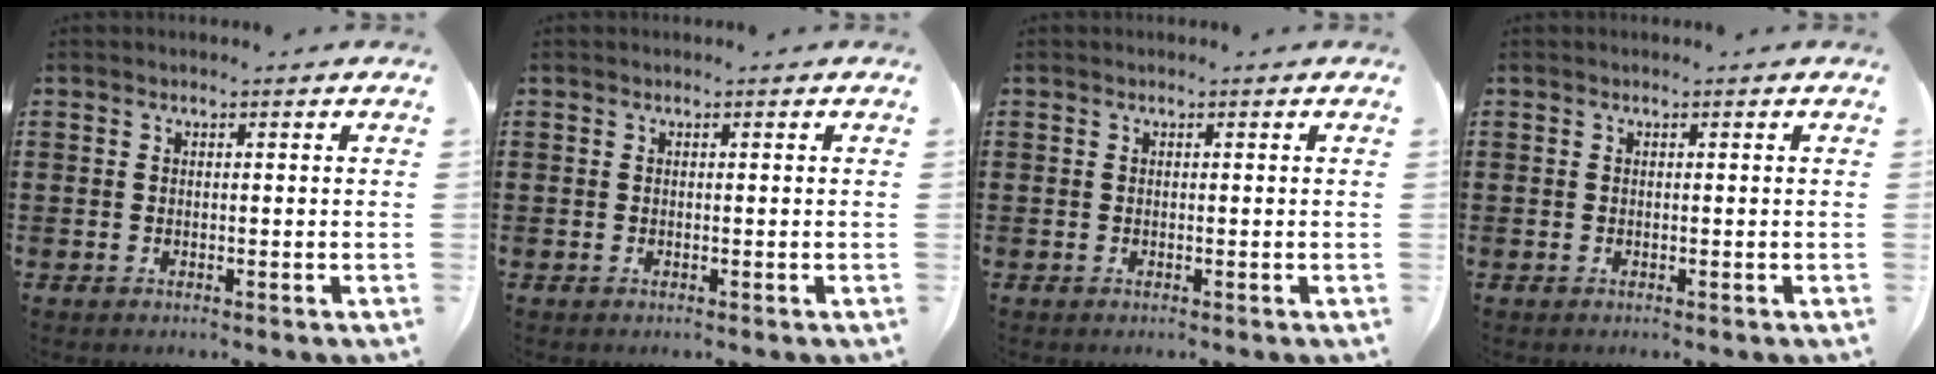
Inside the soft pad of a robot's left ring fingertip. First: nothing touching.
{"total": 0.0}
{"total": 0.0}
{"total": 0.0}